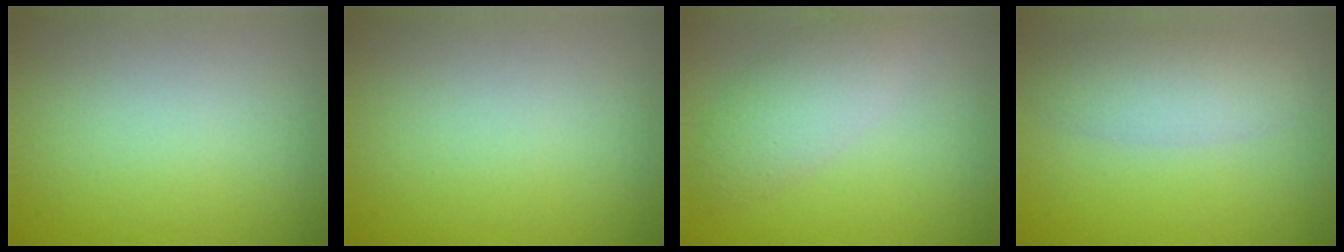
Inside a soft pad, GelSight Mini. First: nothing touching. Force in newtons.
{"total": 0.0}
{"total": 3.6, "press": 3.6, "slide": 0.2}
{"total": 3.5, "press": 3.5, "slide": 0.2}